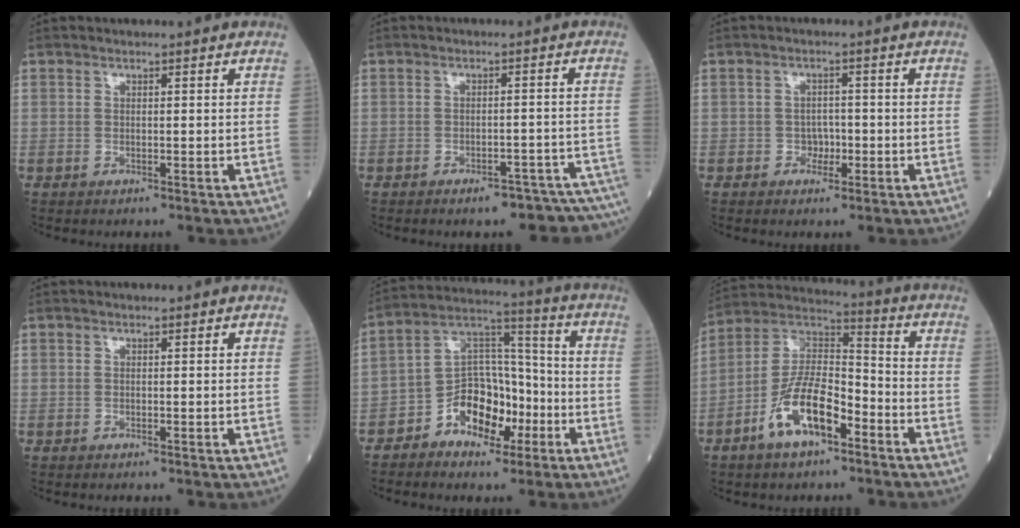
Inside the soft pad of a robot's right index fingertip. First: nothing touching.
{"total": 9.2, "force": [-8.2, 2.5, 3.3], "torque": [-0.017, 0.023, -0.093]}
{"total": 2.4, "force": [-0.9, 1.8, 1.2], "torque": [-0.011, 0.008, -0.015]}
{"total": 0.0}
{"total": 11.1, "force": [-5.1, 6.8, 7.1], "torque": [-0.131, 0.033, -0.086]}
{"total": 12.7, "force": [-6.2, 4.6, 10.0], "torque": [-0.206, 0.013, -0.116]}